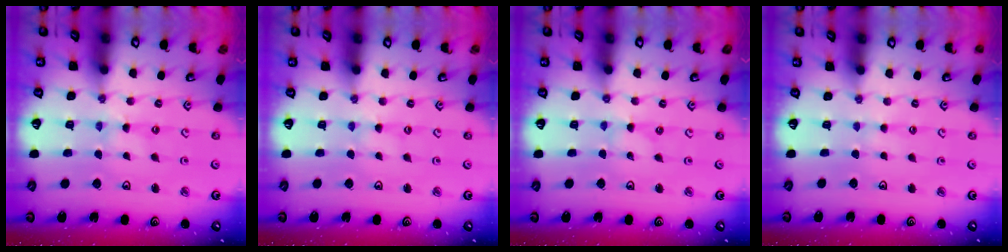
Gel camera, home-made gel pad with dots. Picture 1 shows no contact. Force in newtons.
{"total": 0.0}
{"total": 0.0}
{"total": 2.1, "press": 2.1, "slide": 0.3}